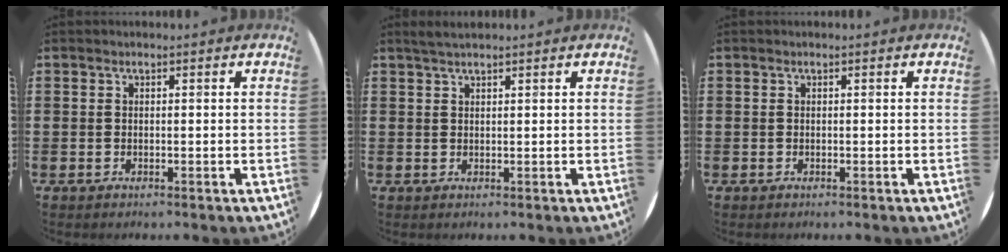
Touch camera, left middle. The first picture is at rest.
{"total": 1.5, "force": [1.3, 0.1, 0.7], "torque": [-0.014, 0.003, 0.024]}
{"total": 0.0}